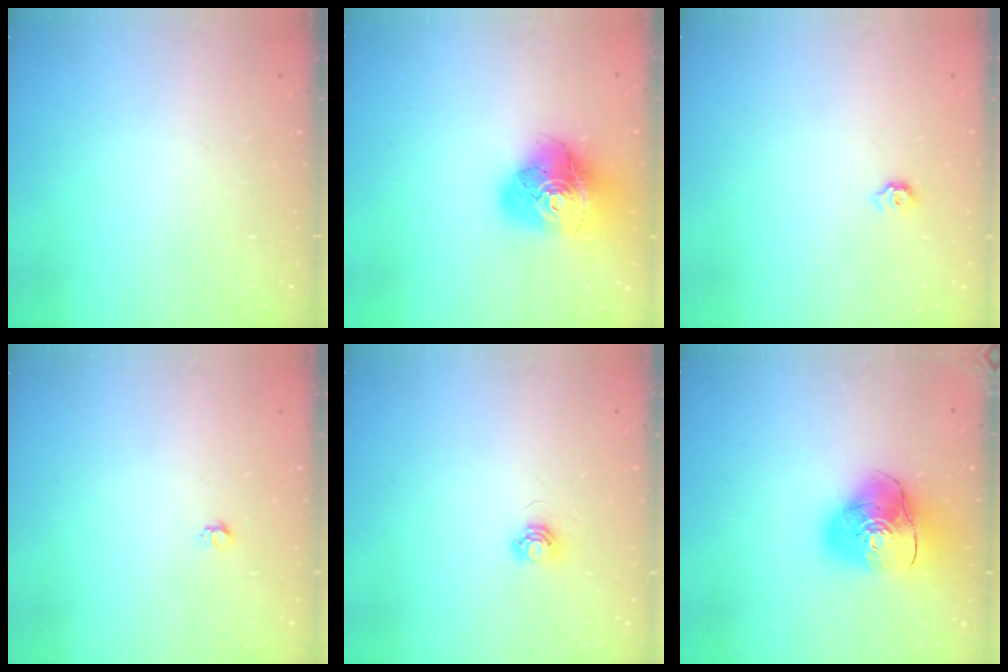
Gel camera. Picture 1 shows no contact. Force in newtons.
{"total": 18.0, "press": 17.9, "slide": 1.9}
{"total": 5.3, "press": 5.2, "slide": 0.8}
{"total": 4.0, "press": 3.9, "slide": 0.7}
{"total": 5.0, "press": 4.9, "slide": 0.4}
{"total": 14.3, "press": 14.2, "slide": 1.9}